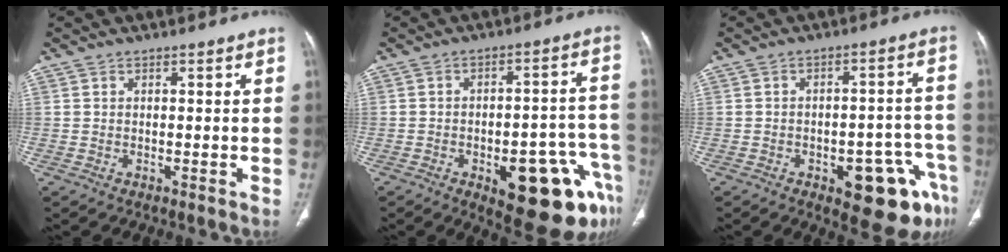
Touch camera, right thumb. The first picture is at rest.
{"total": 18.5, "force": [-8.3, 7.2, 14.9], "torque": [-0.124, 0.049, -0.092]}
{"total": 13.8, "force": [-6.8, 5.5, 10.7], "torque": [-0.084, 0.046, -0.076]}